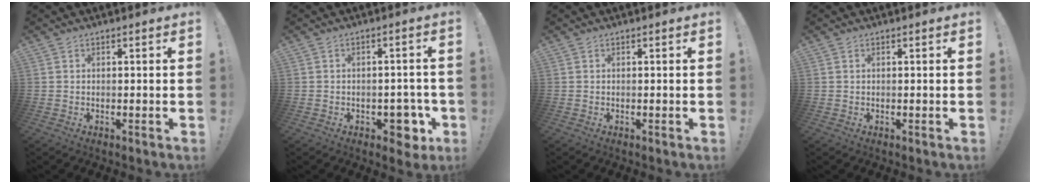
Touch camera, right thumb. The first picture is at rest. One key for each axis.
{"total": 7.2, "fx": -2.8, "fy": 5.4, "fz": 3.8, "tx": -0.028, "ty": 0.018, "tz": -0.041}
{"total": 0.0}
{"total": 0.0}